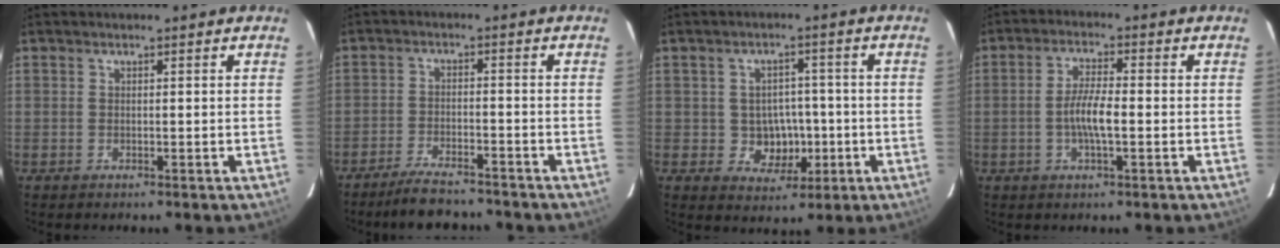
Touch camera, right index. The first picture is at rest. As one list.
[{"total": 9.0, "force": [-8.0, 1.9, 3.6], "torque": [-0.088, -0.006, -0.126]}, {"total": 6.1, "force": [-1.1, 5.6, 2.2], "torque": [-0.049, 0.016, 0.000]}, {"total": 5.5, "force": [-1.1, 0.9, 5.3], "torque": [-0.105, 0.002, -0.022]}]